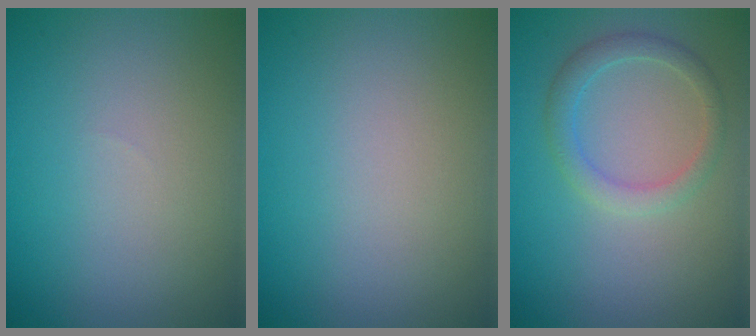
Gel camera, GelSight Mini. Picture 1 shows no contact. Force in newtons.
{"total": 0.0}
{"total": 2.4, "press": 2.4, "slide": 0.1}